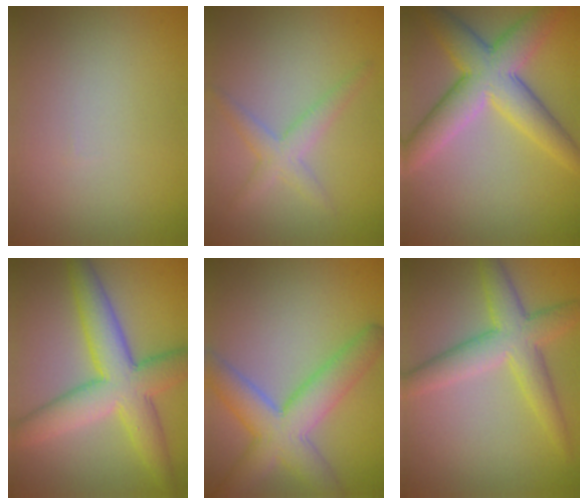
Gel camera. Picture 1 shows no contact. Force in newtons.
{"total": 1.9, "press": 1.9, "slide": 0.1}
{"total": 7.7, "press": 7.7, "slide": 0.1}
{"total": 7.8, "press": 7.8, "slide": 0.2}
{"total": 6.8, "press": 6.8, "slide": 0.3}
{"total": 5.4, "press": 5.4, "slide": 0.1}